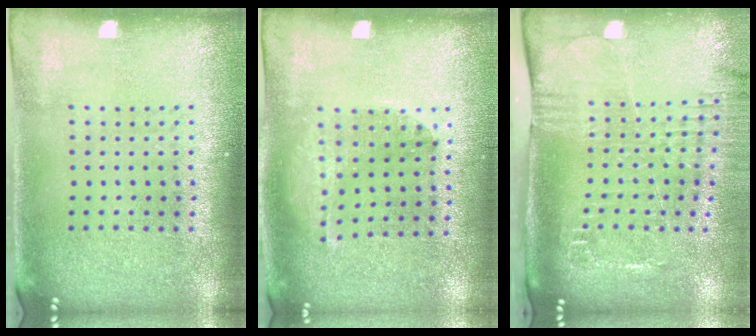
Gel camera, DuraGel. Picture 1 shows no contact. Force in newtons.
{"total": 1.0, "press": 1.0, "slide": 0.2}
{"total": 2.6, "press": 2.1, "slide": 1.6}